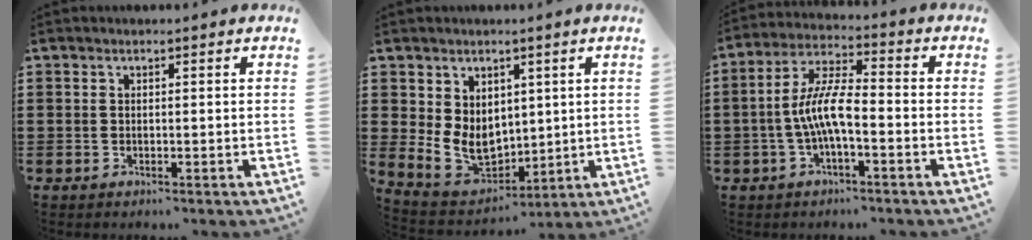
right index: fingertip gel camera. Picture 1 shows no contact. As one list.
[{"total": 7.9, "force": [1.2, 6.2, 4.7], "torque": [-0.103, -0.002, 0.024]}, {"total": 8.0, "force": [-2.0, 2.3, 7.4], "torque": [-0.163, -0.004, -0.043]}]